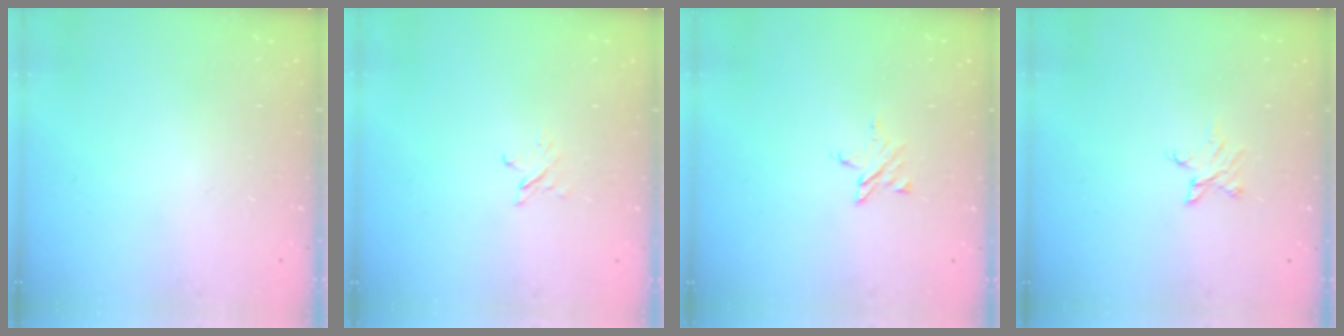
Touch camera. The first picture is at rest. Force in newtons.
{"total": 2.3, "press": 2.3, "slide": 0.3}
{"total": 3.1, "press": 3.0, "slide": 0.3}
{"total": 2.9, "press": 2.9, "slide": 0.2}